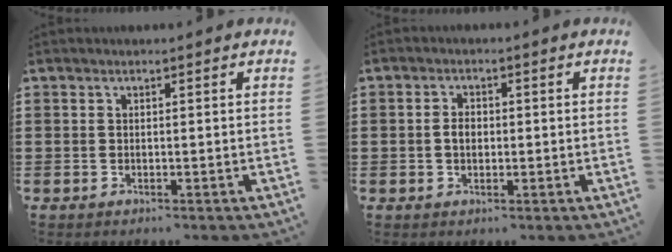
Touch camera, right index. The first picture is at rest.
{"total": 2.2, "force": [-0.2, 1.5, 1.6], "torque": [-0.033, 0.006, -0.005]}